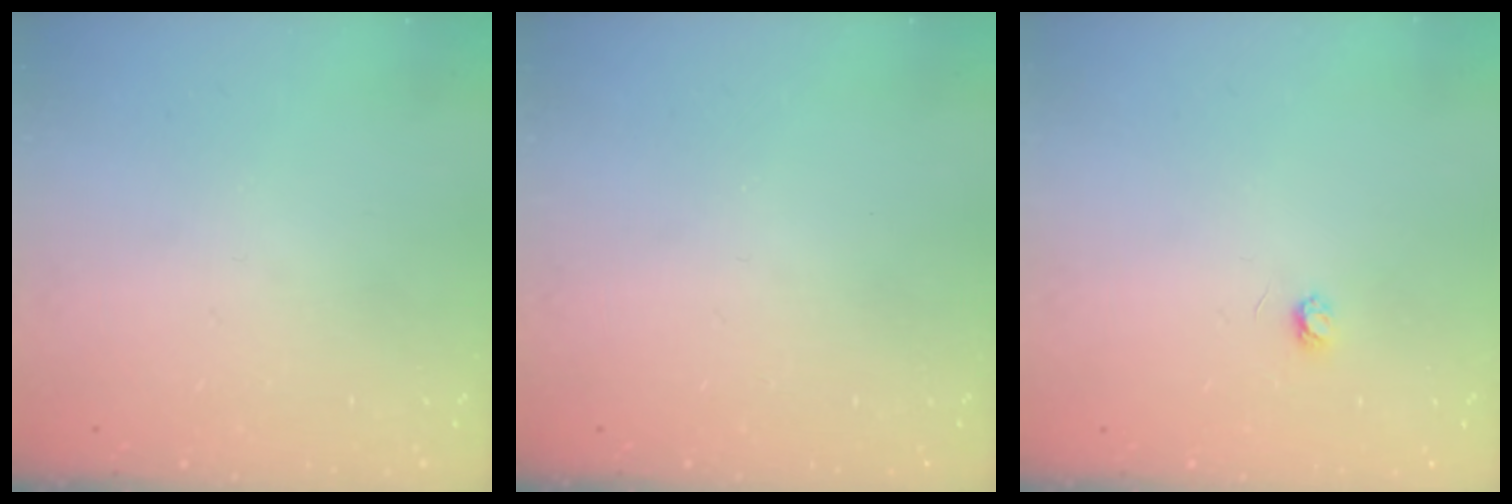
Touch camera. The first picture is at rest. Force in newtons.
{"total": 0.0}
{"total": 2.9, "press": 2.9, "slide": 0.3}